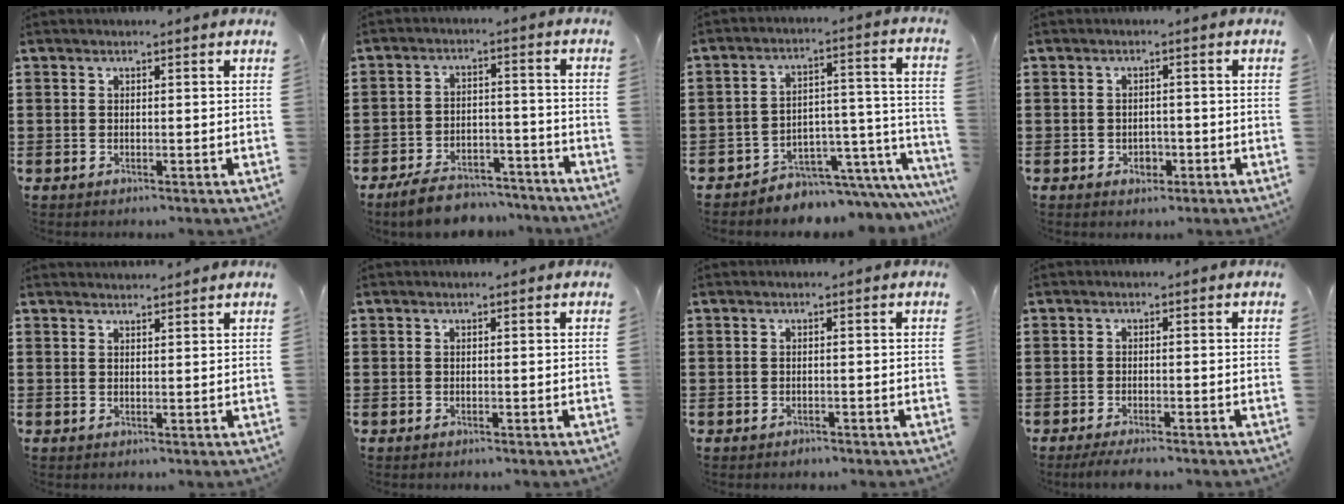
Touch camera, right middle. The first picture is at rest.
{"total": 6.7, "force": [-6.2, 1.6, 1.9], "torque": [-0.036, 0.015, -0.121]}
{"total": 4.5, "force": [-4.0, 2.0, 0.5], "torque": [-0.014, 0.000, -0.078]}
{"total": 1.8, "force": [-0.7, 1.2, 1.0], "torque": [-0.014, -0.001, -0.018]}
{"total": 1.4, "force": [1.4, 0.0, -0.1], "torque": [-0.002, -0.003, 0.028]}
{"total": 0.0}
{"total": 0.6, "force": [-0.6, 0.1, 0.0], "torque": [-0.002, 0.000, -0.013]}
{"total": 1.9, "force": [-1.6, 0.0, 0.9], "torque": [-0.015, 0.002, -0.031]}